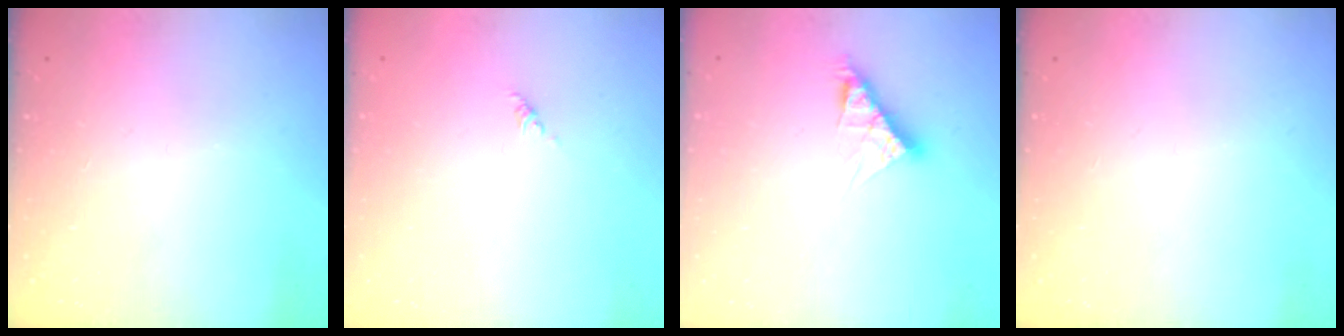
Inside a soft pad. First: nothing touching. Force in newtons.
{"total": 0.6, "press": 0.4, "slide": 0.4}
{"total": 6.9, "press": 6.9, "slide": 0.6}
{"total": 0.0}